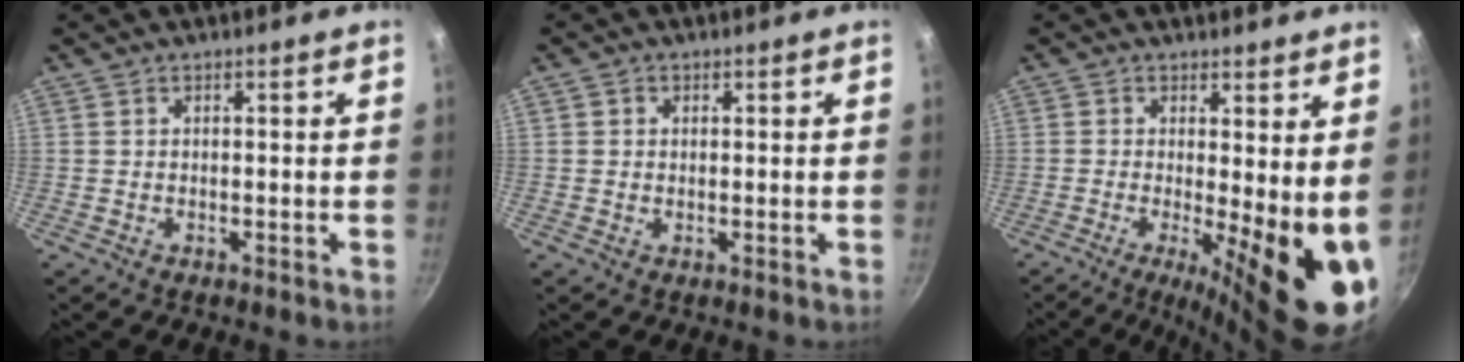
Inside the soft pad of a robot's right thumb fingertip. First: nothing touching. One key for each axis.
{"total": 1.2, "fx": 0.3, "fy": 1.2, "fz": 0.3, "tx": -0.002, "ty": -0.001, "tz": 0.002}
{"total": 13.2, "fx": -0.8, "fy": 4.0, "fz": 12.6, "tx": -0.146, "ty": -0.025, "tz": -0.008}